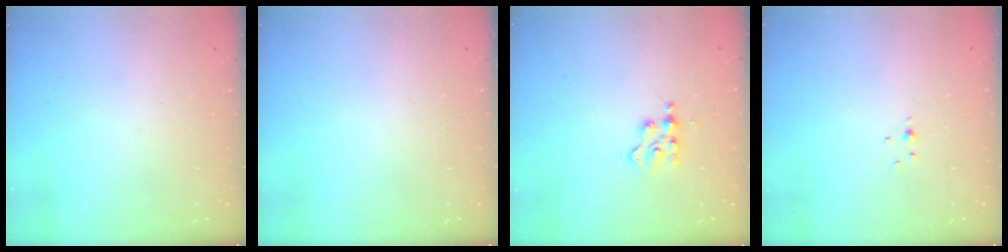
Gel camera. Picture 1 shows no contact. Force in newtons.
{"total": 0.0}
{"total": 2.1, "press": 2.1, "slide": 0.3}
{"total": 1.5, "press": 1.5, "slide": 0.3}